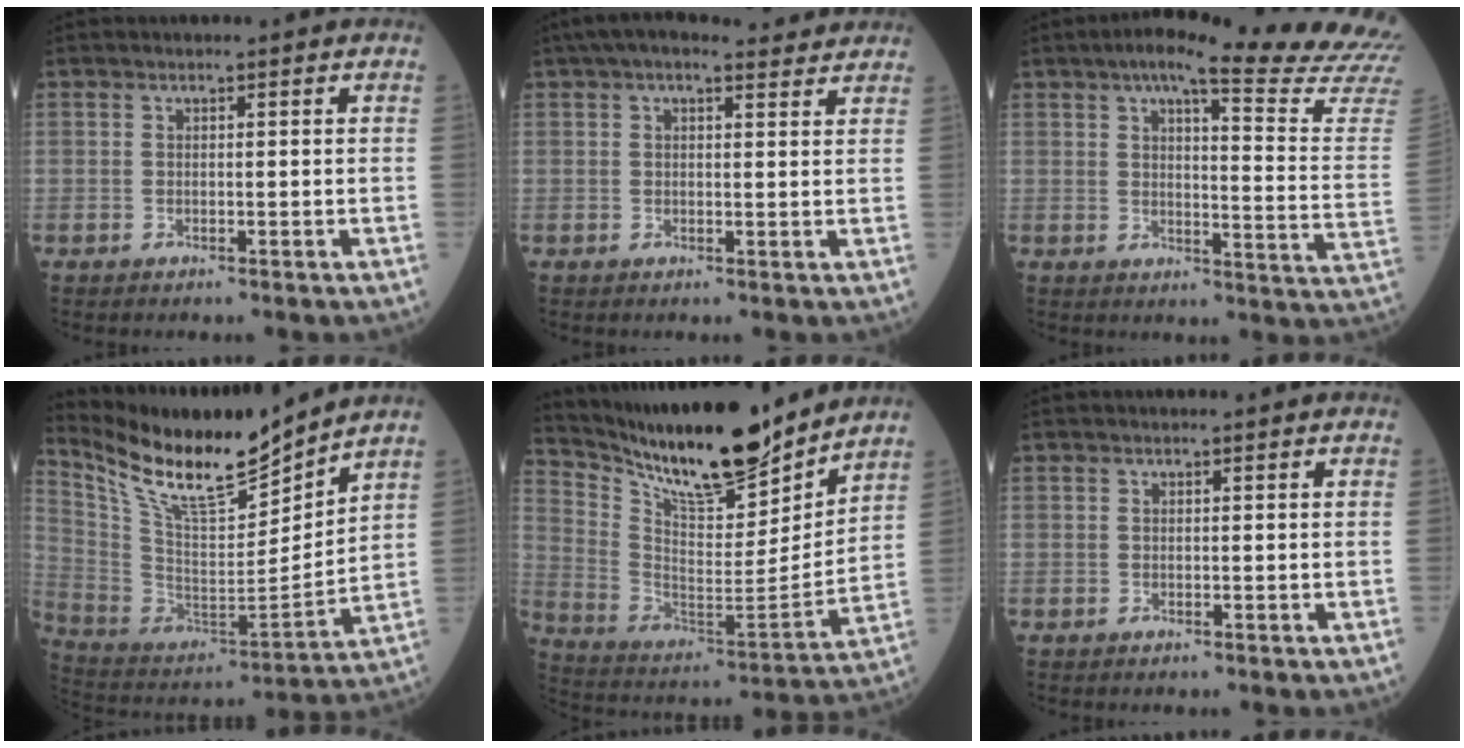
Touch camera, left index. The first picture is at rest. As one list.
[{"total": 9.4, "force": [7.9, 2.4, 4.4], "torque": [-0.068, 0.039, 0.105]}, {"total": 21.4, "force": [19.1, -0.9, 9.5], "torque": [-0.130, -0.091, 0.219]}, {"total": 16.5, "force": [14.1, 2.1, 8.2], "torque": [-0.166, -0.004, 0.271]}, {"total": 19.8, "force": [17.1, 3.3, 9.3], "torque": [-0.174, -0.025, 0.294]}, {"total": 0.0}]